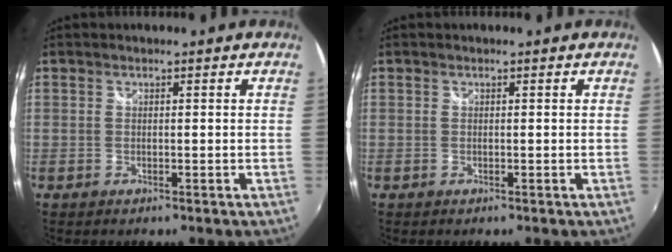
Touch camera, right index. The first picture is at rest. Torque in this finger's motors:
{"motor_torque": [0.27, 0.27, 0.00, 0.00]}